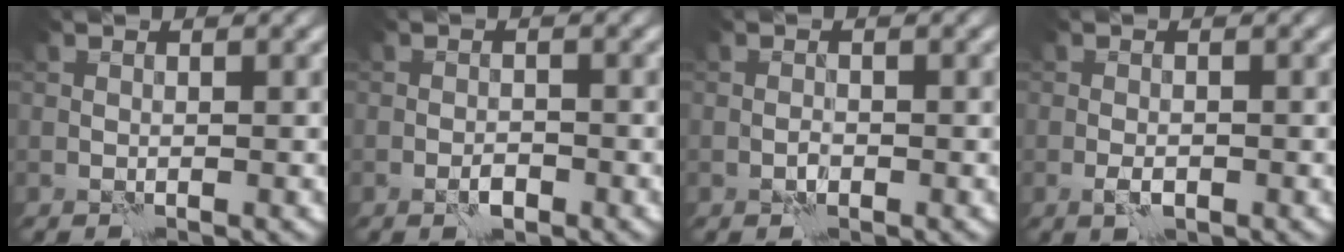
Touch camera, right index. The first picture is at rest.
{"total": 1.4, "force": [-1.0, 0.4, 0.9], "torque": [-0.014, 0.006, -0.020]}
{"total": 1.0, "force": [-0.6, 0.5, 0.6], "torque": [-0.011, 0.003, -0.012]}
{"total": 1.4, "force": [-0.8, 0.5, 1.1], "torque": [-0.021, 0.004, -0.015]}